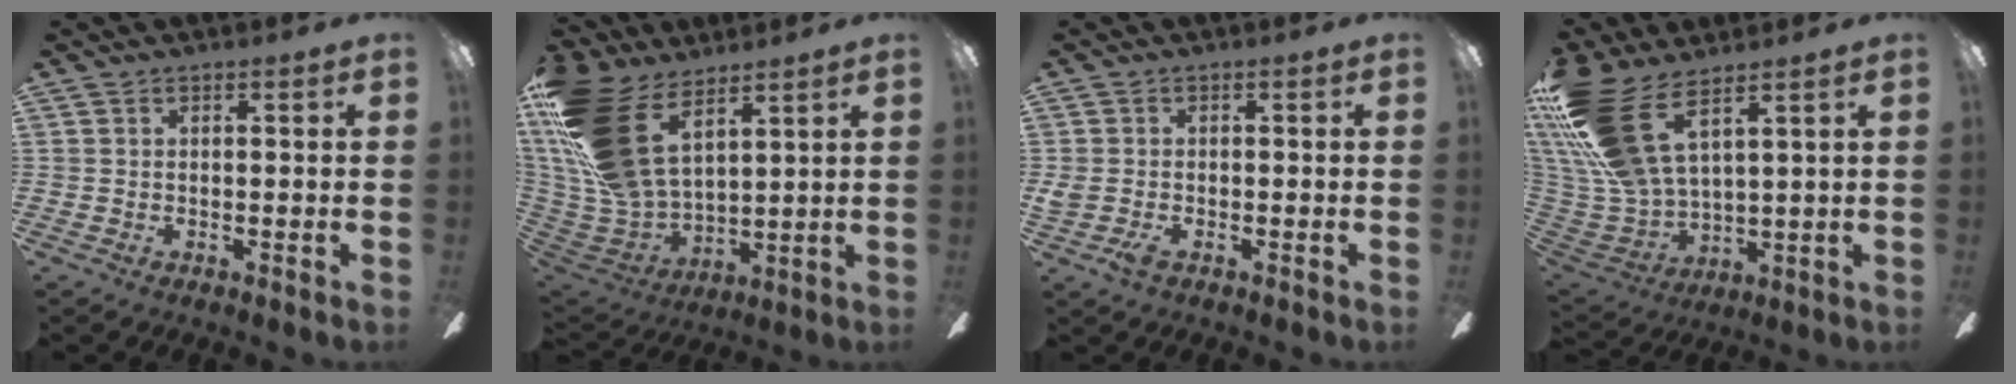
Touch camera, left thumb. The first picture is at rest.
{"total": 24.8, "force": [11.5, 14.1, 16.9], "torque": [-0.373, -0.057, 0.214]}
{"total": 2.7, "force": [-1.3, 1.3, 2.0], "torque": [-0.047, -0.001, -0.024]}
{"total": 20.8, "force": [11.9, 9.2, 14.4], "torque": [-0.336, -0.062, 0.215]}